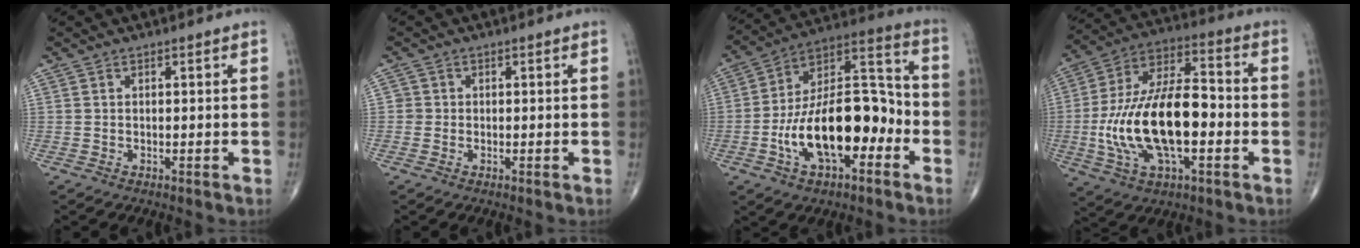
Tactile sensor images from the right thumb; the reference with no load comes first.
{"total": 1.1, "force": [-0.2, 1.1, 0.0], "torque": [0.007, 0.005, -0.006]}
{"total": 20.9, "force": [-6.0, 10.4, 17.2], "torque": [-0.266, 0.054, -0.104]}
{"total": 21.6, "force": [-3.6, 10.1, 18.8], "torque": [-0.357, 0.032, -0.060]}